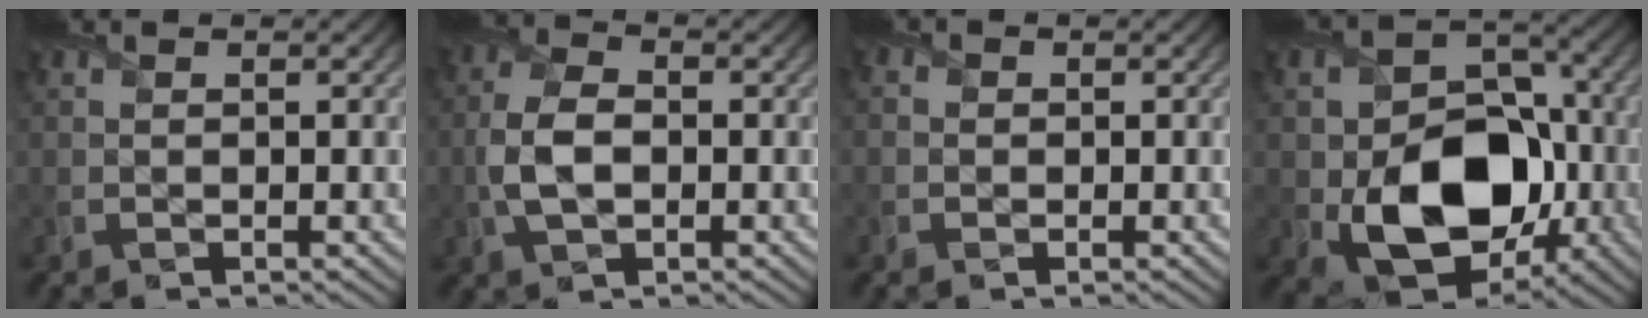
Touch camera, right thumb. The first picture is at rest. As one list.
[{"total": 5.6, "force": [-0.8, 3.4, 4.4], "torque": [-0.112, -0.003, -0.019]}, {"total": 1.5, "force": [-0.1, 1.4, 0.5], "torque": [-0.013, 0.000, -0.009]}, {"total": 14.0, "force": [-3.3, 9.7, 9.6], "torque": [-0.153, -0.024, -0.058]}]